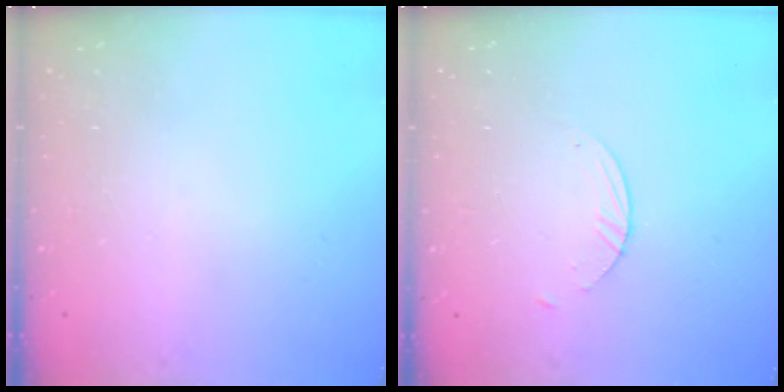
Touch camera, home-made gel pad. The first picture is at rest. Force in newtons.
{"total": 2.1, "press": 2.1, "slide": 0.2}